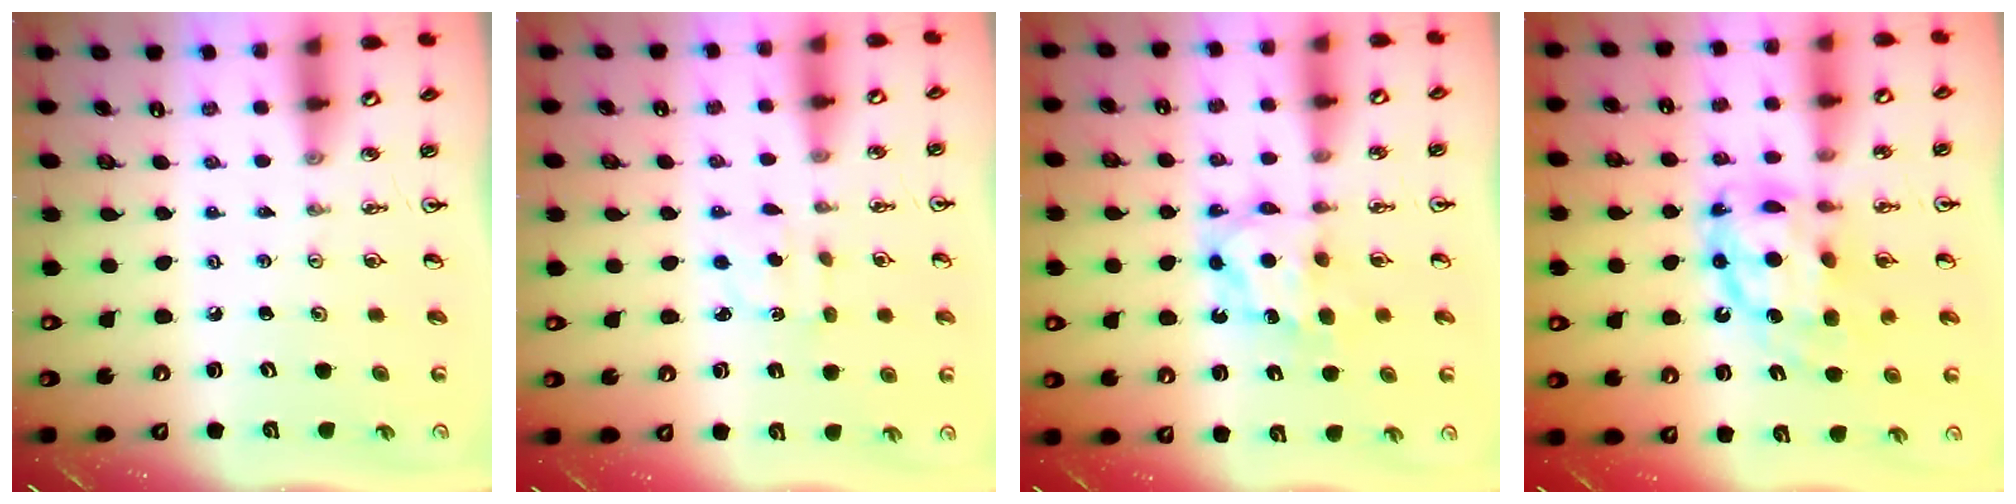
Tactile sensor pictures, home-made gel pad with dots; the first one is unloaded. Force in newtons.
{"total": 2.7, "press": 2.6, "slide": 0.5}
{"total": 7.4, "press": 7.3, "slide": 0.7}
{"total": 12.3, "press": 12.3, "slide": 1.1}